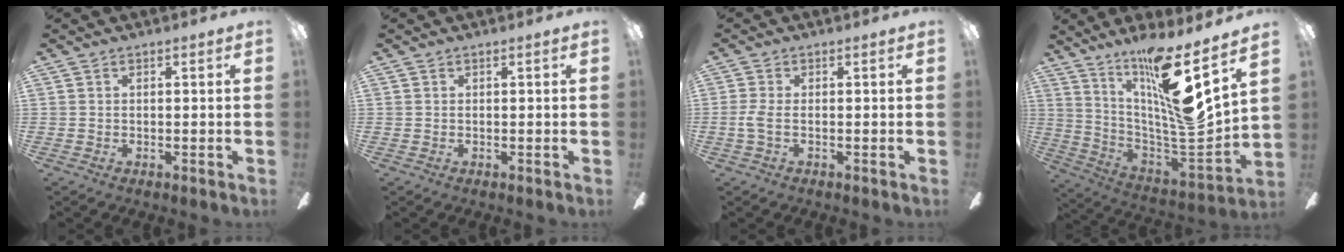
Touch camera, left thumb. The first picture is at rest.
{"total": 0.0}
{"total": 3.0, "force": [-0.6, 1.0, 2.8], "torque": [-0.057, 0.003, -0.012]}
{"total": 18.7, "force": [12.2, 1.8, 14.0], "torque": [-0.251, -0.100, 0.189]}